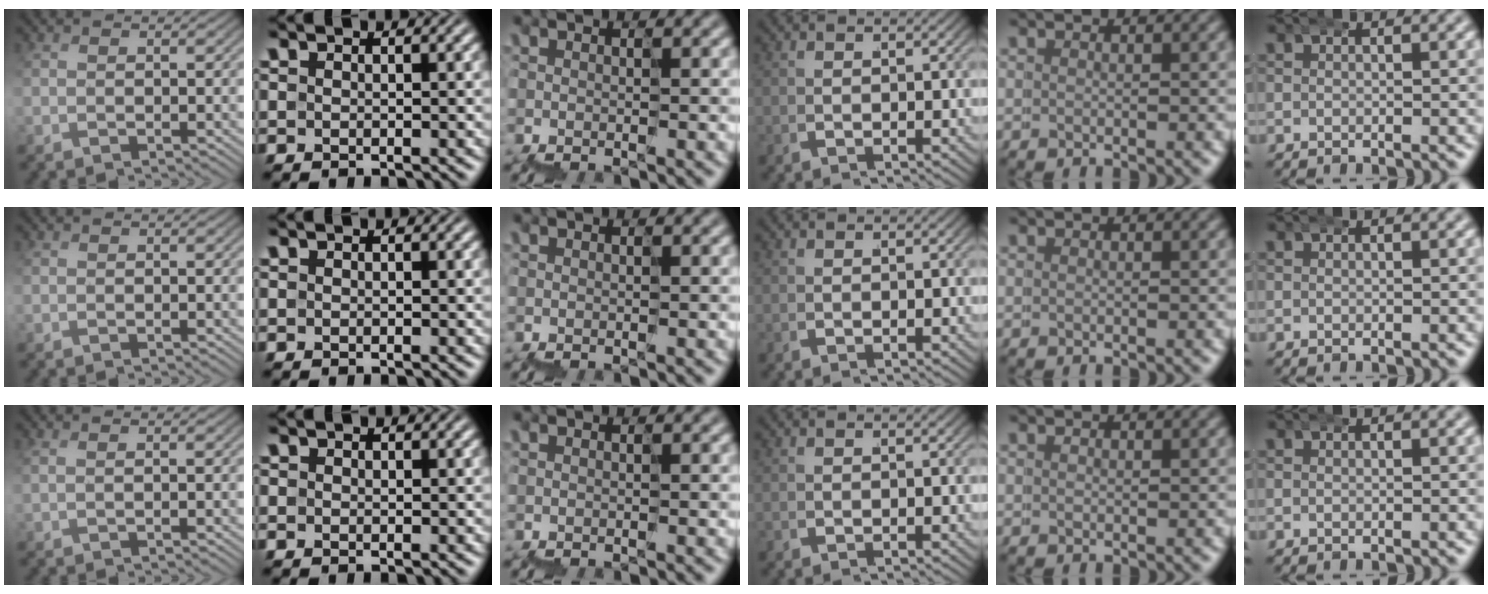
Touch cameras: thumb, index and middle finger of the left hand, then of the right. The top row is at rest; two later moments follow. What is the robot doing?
{"motion": "wrap", "object": "belt"}